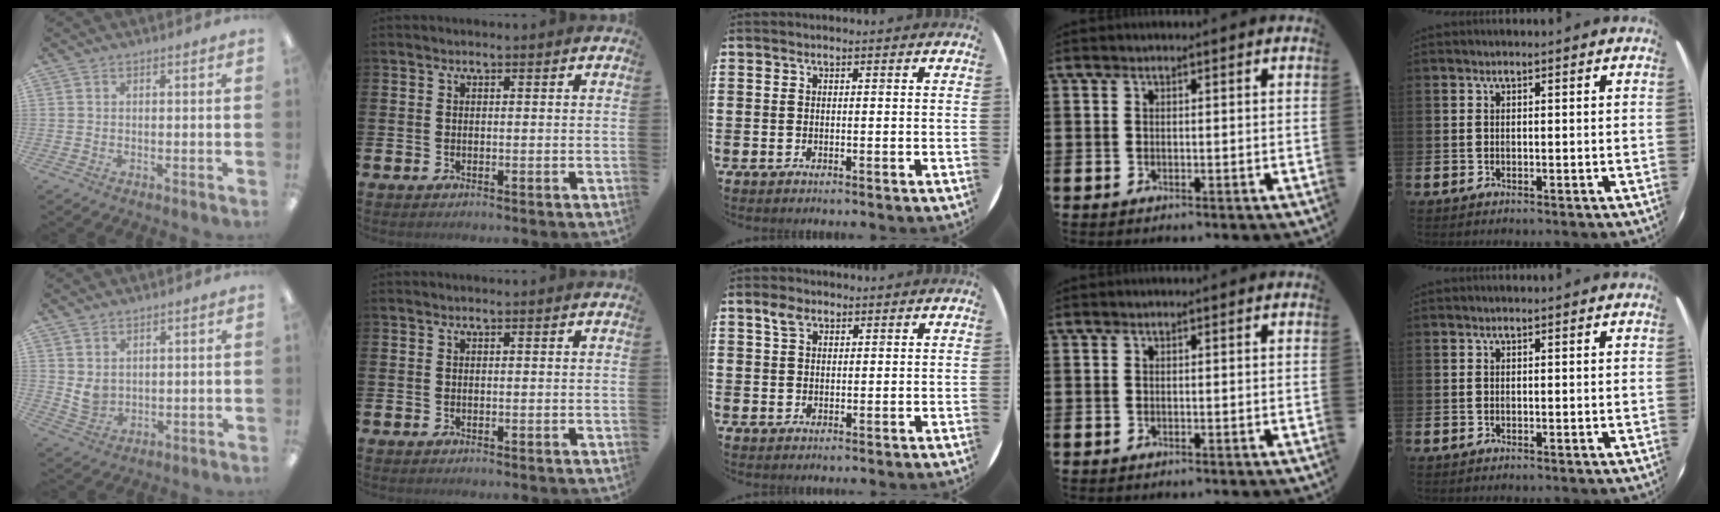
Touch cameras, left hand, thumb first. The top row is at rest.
{"thumb": {"total": 4.0, "force": [2.3, 3.0, 1.5], "torque": [-0.018, -0.011, 0.042]}, "middle": {"total": 2.5, "force": [1.6, 1.5, 1.1], "torque": [-0.017, 0.002, 0.028]}}